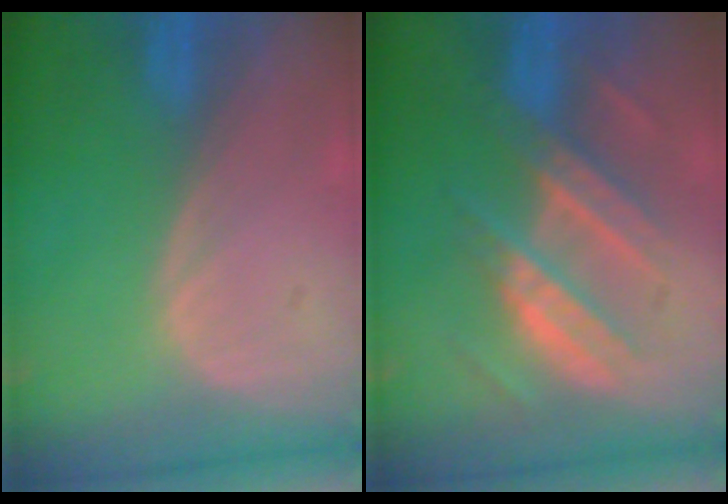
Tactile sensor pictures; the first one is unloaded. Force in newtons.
{"total": 8.3, "press": 8.3, "slide": 0.3}